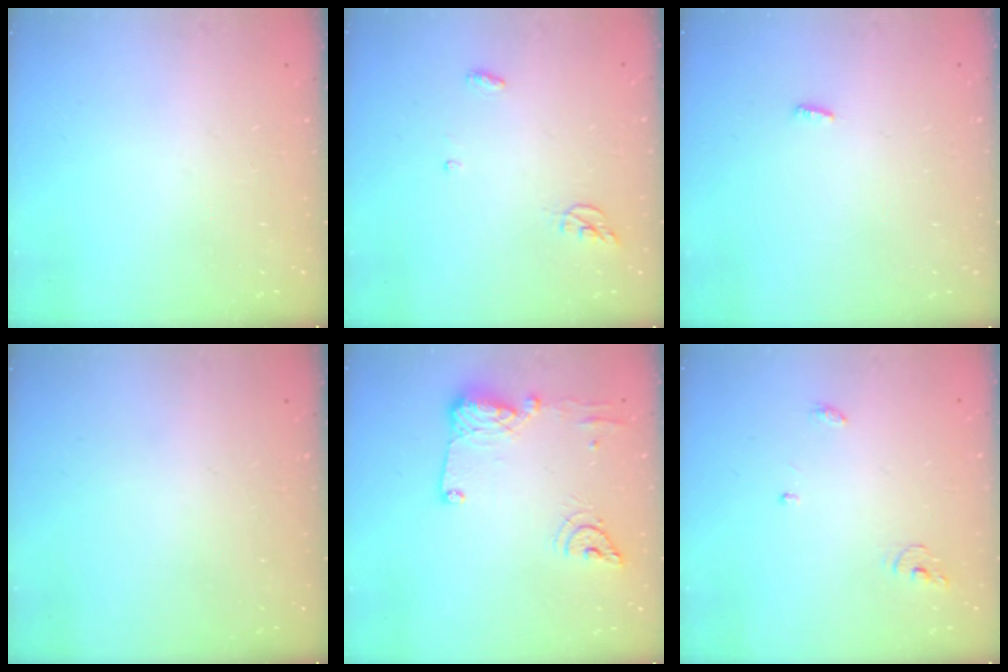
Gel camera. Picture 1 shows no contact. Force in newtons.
{"total": 4.9, "press": 4.9, "slide": 0.2}
{"total": 3.0, "press": 2.9, "slide": 0.8}
{"total": 0.0}
{"total": 14.2, "press": 14.0, "slide": 1.8}
{"total": 4.1, "press": 4.0, "slide": 0.3}